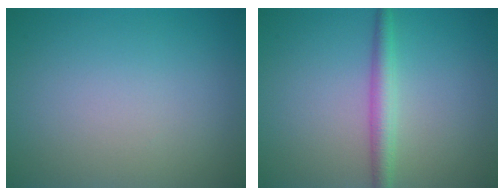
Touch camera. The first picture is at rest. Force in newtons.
{"total": 2.5, "press": 2.5, "slide": 0.0}